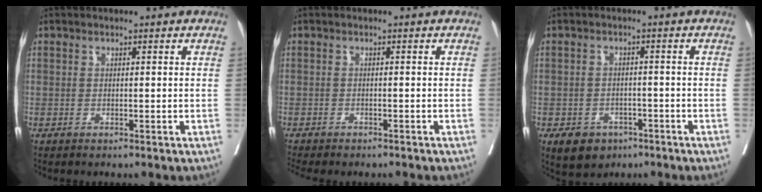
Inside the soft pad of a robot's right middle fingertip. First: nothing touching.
{"total": 5.8, "force": [-5.3, 1.2, 2.2], "torque": [-0.025, -0.002, -0.073]}
{"total": 5.3, "force": [-3.1, 3.9, 1.8], "torque": [-0.026, 0.003, -0.040]}